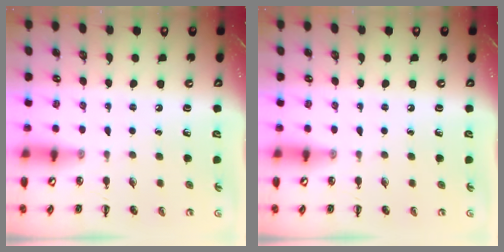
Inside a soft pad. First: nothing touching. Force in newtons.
{"total": 0.0}